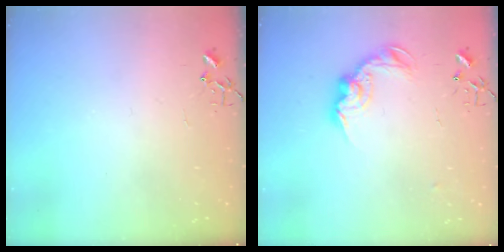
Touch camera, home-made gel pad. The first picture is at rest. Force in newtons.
{"total": 12.8, "press": 12.8, "slide": 0.7}